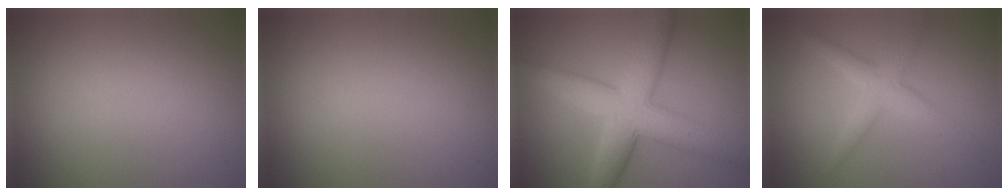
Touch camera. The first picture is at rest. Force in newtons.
{"total": 0.0}
{"total": 7.6, "press": 7.6, "slide": 0.1}
{"total": 2.8, "press": 2.8, "slide": 0.0}